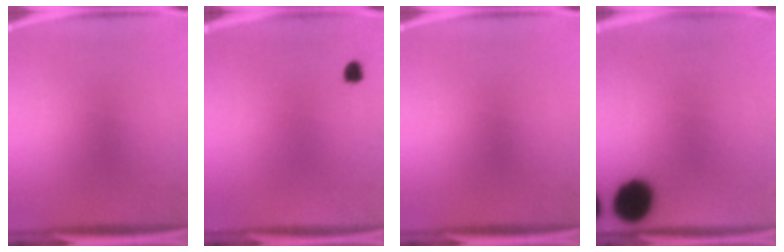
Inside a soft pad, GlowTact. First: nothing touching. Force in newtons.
{"total": 1.4}
{"total": 0.0}
{"total": 12.0}